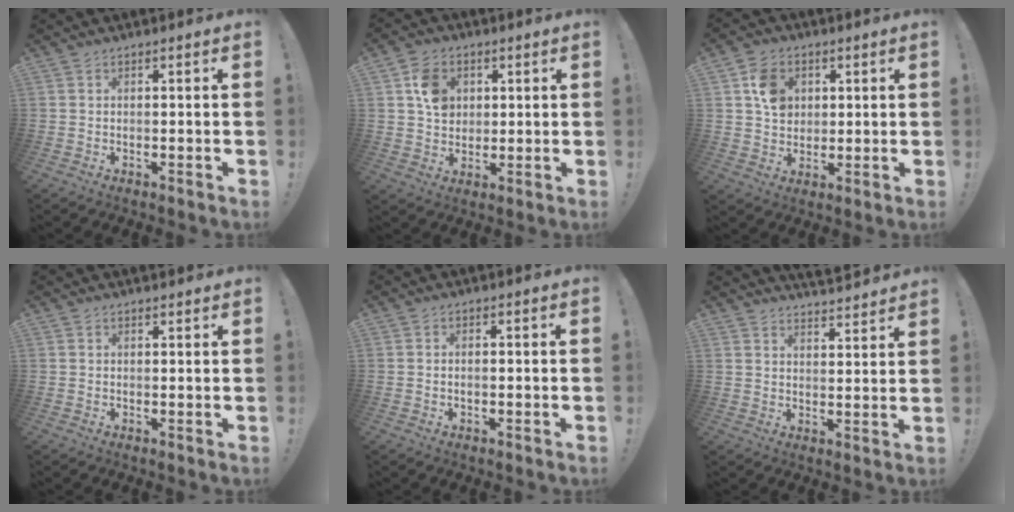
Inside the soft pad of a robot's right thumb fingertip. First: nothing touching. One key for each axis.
{"total": 9.2, "fx": 2.8, "fy": 7.5, "fz": 4.4, "tx": -0.051, "ty": -0.001, "tz": 0.056}
{"total": 9.4, "fx": 2.8, "fy": 7.7, "fz": 4.5, "tx": -0.053, "ty": 0.000, "tz": 0.057}
{"total": 1.1, "fx": 1.0, "fy": 0.1, "fz": 0.1, "tx": 0.006, "ty": -0.006, "tz": 0.020}
{"total": 1.1, "fx": -0.1, "fy": 0.4, "fz": 1.0, "tx": -0.021, "ty": 0.002, "tz": -0.001}
{"total": 5.0, "fx": 4.8, "fy": 1.0, "fz": 1.0, "tx": -0.003, "ty": -0.046, "tz": 0.084}